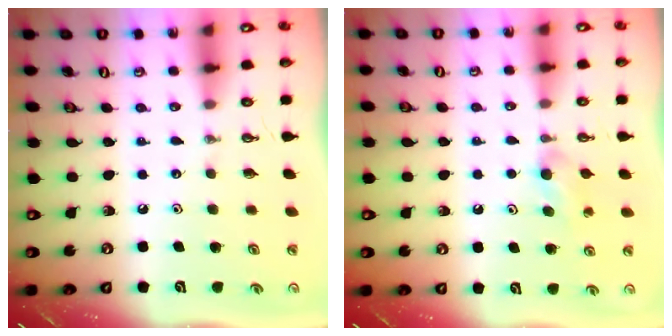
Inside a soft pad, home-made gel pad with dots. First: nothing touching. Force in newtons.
{"total": 4.5, "press": 4.2, "slide": 1.4}